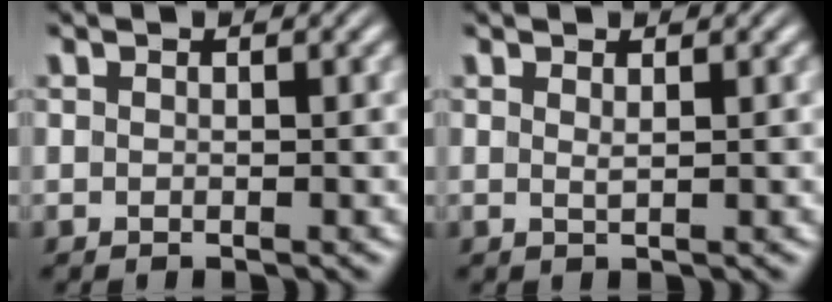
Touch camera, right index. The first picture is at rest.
{"total": 0.8, "force": [0.5, -0.5, 0.3], "torque": [-0.004, -0.007, 0.013]}